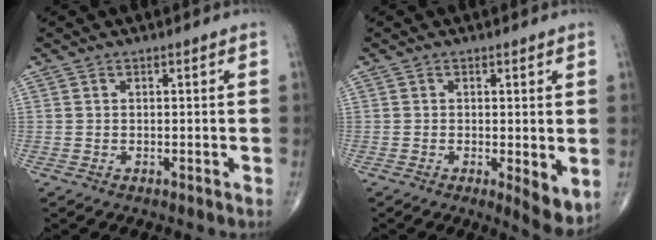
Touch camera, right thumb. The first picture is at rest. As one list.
[{"total": 5.2, "force": [-0.6, 1.7, 4.9], "torque": [-0.070, -0.017, -0.010]}]